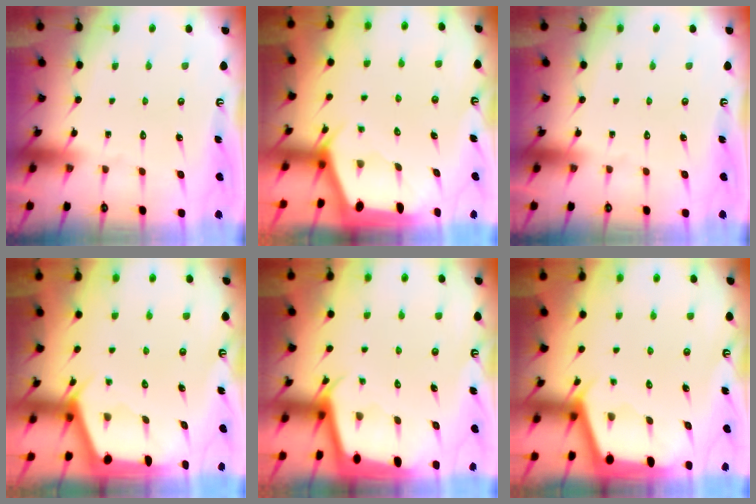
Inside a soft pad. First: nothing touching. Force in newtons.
{"total": 1.9, "press": 1.8, "slide": 0.3}
{"total": 0.0}
{"total": 2.4, "press": 2.4, "slide": 0.3}
{"total": 2.1, "press": 2.1, "slide": 0.1}
{"total": 2.4, "press": 2.4, "slide": 0.2}